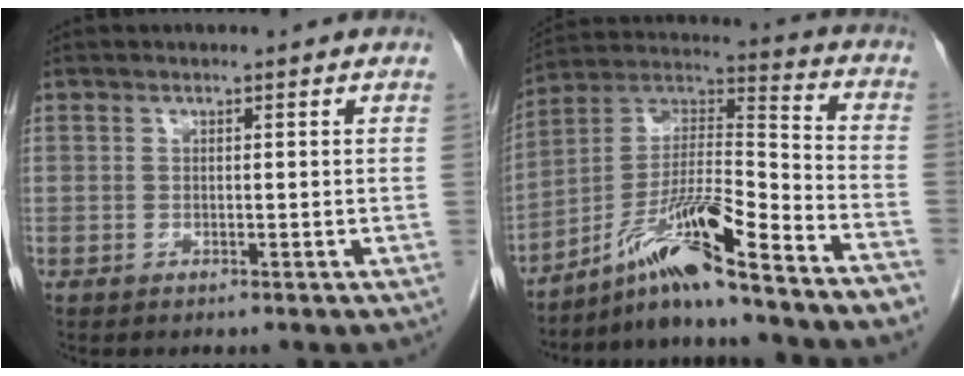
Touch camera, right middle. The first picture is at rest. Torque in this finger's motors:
{"motor_torque": [1.13, -1.01, 0.59, 0.17]}